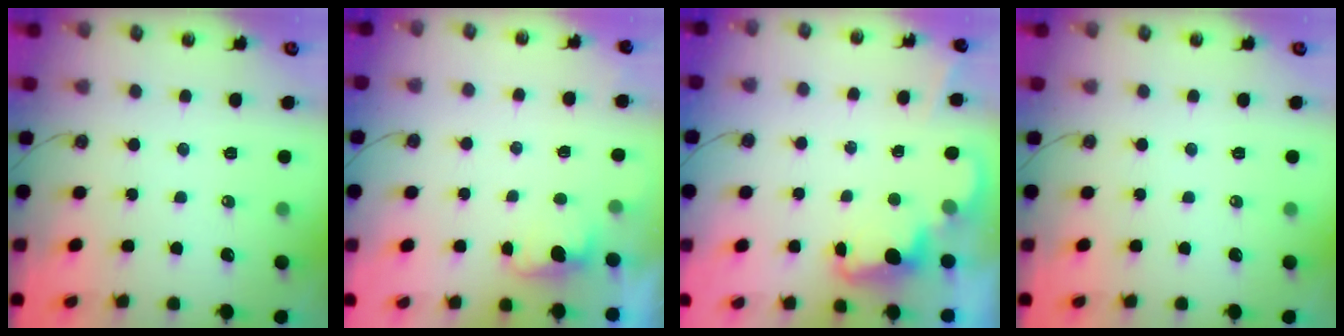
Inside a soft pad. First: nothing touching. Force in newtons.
{"total": 0.7, "press": 0.0, "slide": 0.7}
{"total": 2.5, "press": 2.4, "slide": 0.5}
{"total": 0.0}